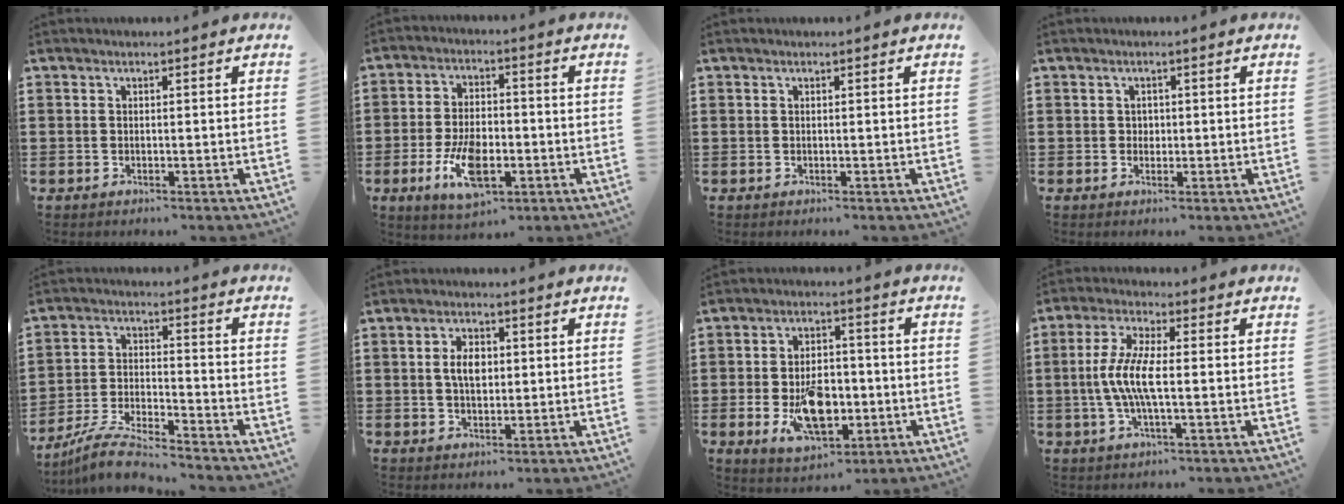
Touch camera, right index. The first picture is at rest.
{"total": 9.0, "force": [-3.1, 4.2, 7.4], "torque": [-0.151, -0.009, -0.057]}
{"total": 0.0}
{"total": 1.1, "force": [0.2, 1.1, 0.4], "torque": [-0.010, 0.006, 0.003]}
{"total": 7.3, "force": [-7.0, 0.5, 2.2], "torque": [-0.055, 0.005, -0.137]}
{"total": 4.0, "force": [0.4, 2.2, 3.3], "torque": [-0.059, 0.006, 0.003]}
{"total": 9.6, "force": [-2.5, 5.6, 7.4], "torque": [-0.134, 0.000, -0.044]}
{"total": 6.8, "force": [-1.0, 1.7, 6.5], "torque": [-0.150, -0.010, -0.028]}